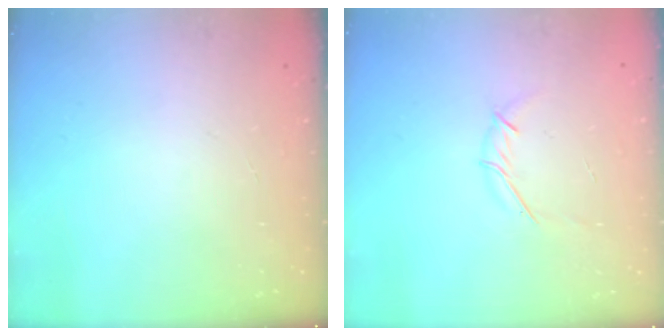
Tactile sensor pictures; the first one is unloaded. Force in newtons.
{"total": 4.0, "press": 3.9, "slide": 1.0}